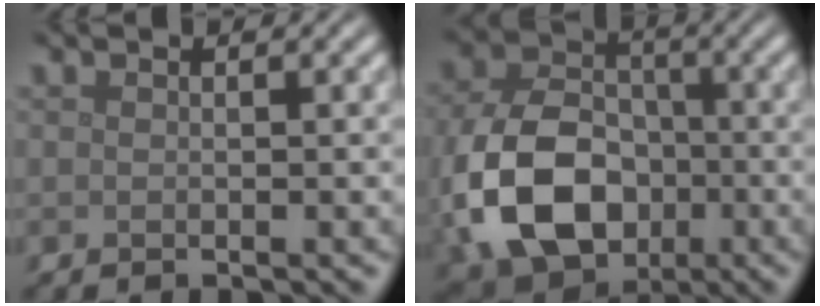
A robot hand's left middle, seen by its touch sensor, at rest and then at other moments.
{"total": 11.9, "force": [-3.1, 8.7, 7.5], "torque": [-0.174, -0.020, -0.057]}